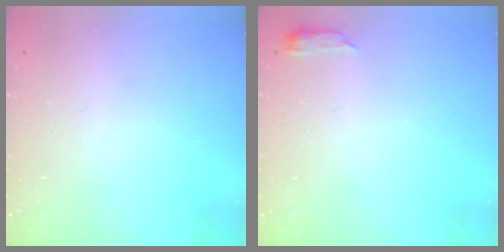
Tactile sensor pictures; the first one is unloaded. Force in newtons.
{"total": 2.8, "press": 2.8, "slide": 0.5}